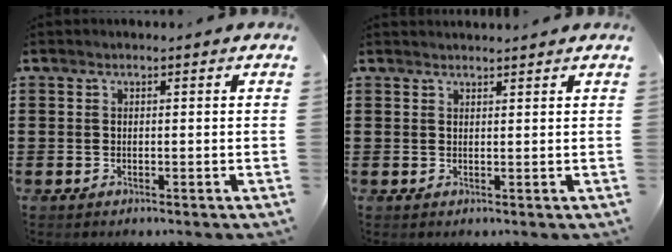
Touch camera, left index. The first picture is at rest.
{"total": 1.1, "force": [1.1, 0.0, 0.1], "torque": [-0.004, -0.002, 0.021]}